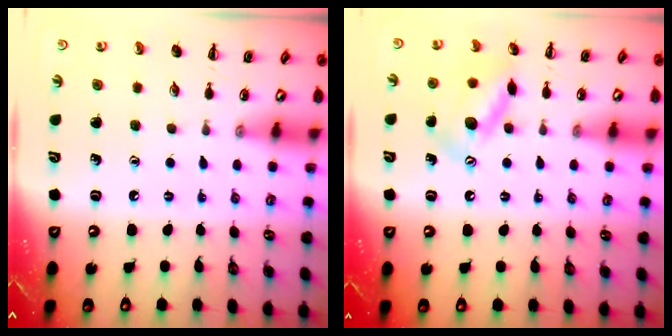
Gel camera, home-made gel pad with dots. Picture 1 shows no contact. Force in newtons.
{"total": 13.4, "press": 13.2, "slide": 2.5}